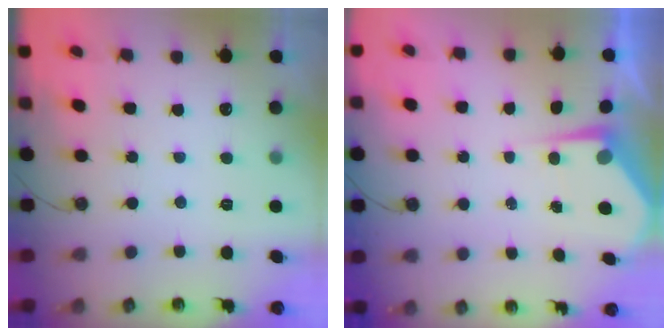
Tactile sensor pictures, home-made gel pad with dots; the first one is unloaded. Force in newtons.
{"total": 4.4, "press": 4.4, "slide": 0.4}